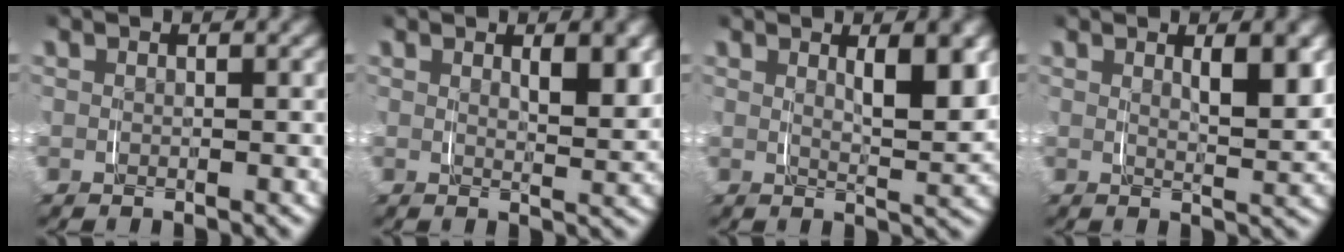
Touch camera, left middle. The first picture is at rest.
{"total": 2.5, "force": [1.4, 0.5, 2.1], "torque": [-0.030, -0.011, 0.026]}
{"total": 4.0, "force": [1.7, 0.9, 3.5], "torque": [-0.050, -0.013, 0.032]}
{"total": 3.1, "force": [1.5, 0.5, 2.7], "torque": [-0.039, -0.011, 0.027]}